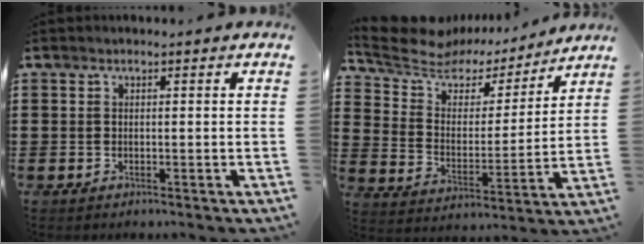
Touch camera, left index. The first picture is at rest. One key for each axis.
{"total": 6.9, "fx": 5.8, "fy": 3.3, "fz": 1.8, "tx": -0.075, "ty": -0.037, "tz": 0.099}